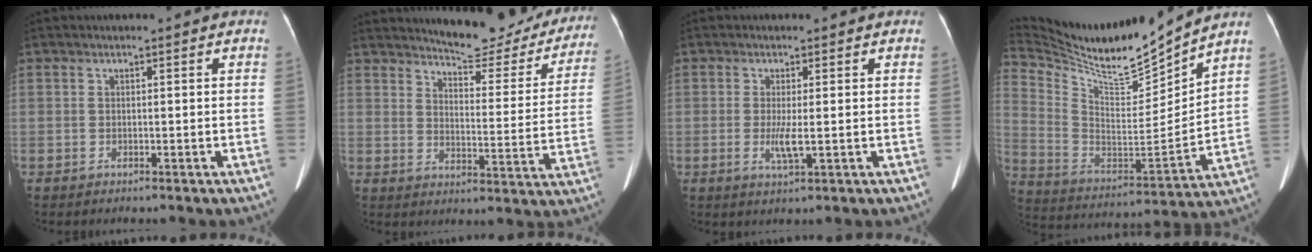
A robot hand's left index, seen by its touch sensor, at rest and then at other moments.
{"total": 19.1, "force": [17.8, 4.2, 5.9], "torque": [-0.059, -0.054, 0.207]}
{"total": 2.9, "force": [-0.2, 0.3, 2.9], "torque": [-0.060, -0.006, 0.000]}
{"total": 19.0, "force": [17.6, 0.3, 7.2], "torque": [-0.154, -0.036, 0.311]}